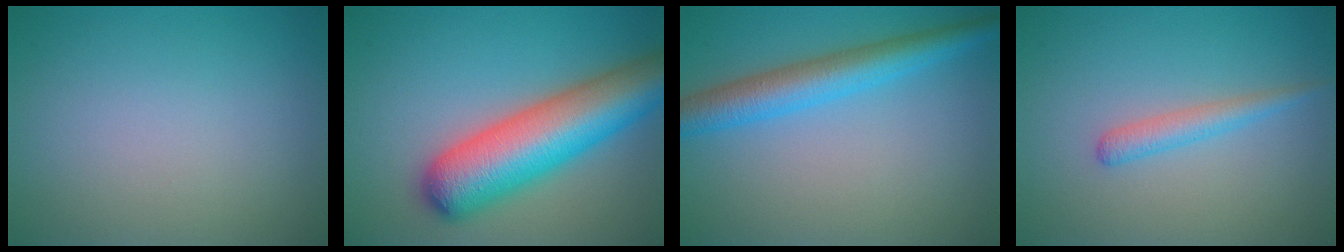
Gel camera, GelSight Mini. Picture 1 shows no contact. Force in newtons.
{"total": 10.2, "press": 10.2, "slide": 0.3}
{"total": 4.9, "press": 4.9, "slide": 0.2}
{"total": 1.9, "press": 1.9, "slide": 0.0}